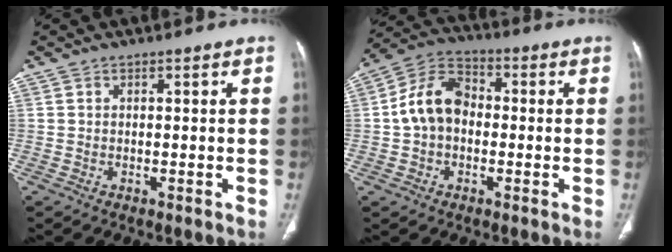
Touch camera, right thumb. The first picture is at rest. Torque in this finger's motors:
{"motor_torque": [0.17, 0.20, 1.16, -0.29, 0.20]}